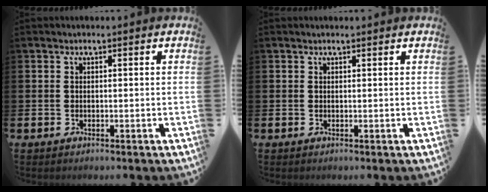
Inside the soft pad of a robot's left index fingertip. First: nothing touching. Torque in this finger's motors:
{"motor_torque": [0.26, -1.90, 0.07, 0.01]}